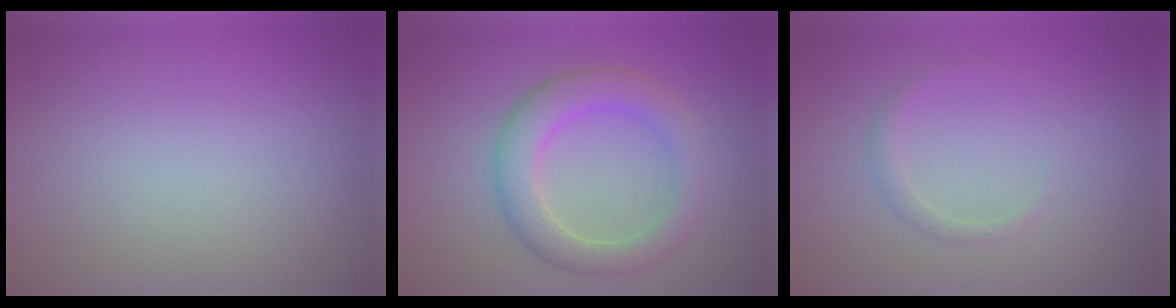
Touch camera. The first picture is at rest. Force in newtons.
{"total": 4.8, "press": 4.8, "slide": 0.1}
{"total": 1.2, "press": 1.2, "slide": 0.0}